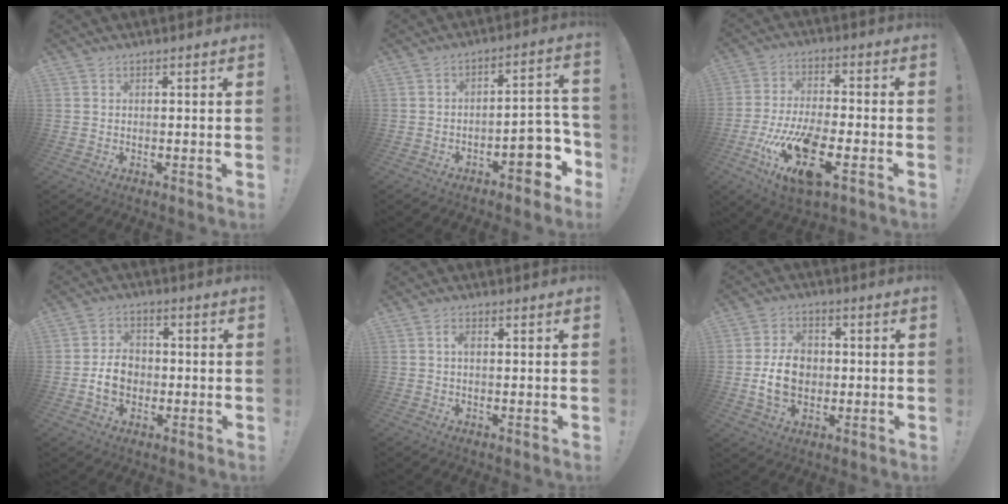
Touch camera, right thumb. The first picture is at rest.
{"total": 9.9, "force": [-4.8, 4.4, 7.4], "torque": [-0.064, 0.020, -0.082]}
{"total": 18.0, "force": [-7.6, 7.2, 14.7], "torque": [-0.283, 0.026, -0.119]}
{"total": 8.2, "force": [-1.5, 6.5, 4.7], "torque": [-0.081, 0.011, -0.028]}
{"total": 1.4, "force": [-0.1, 0.8, 1.1], "torque": [-0.024, 0.008, -0.003]}
{"total": 11.2, "force": [-0.7, 8.6, 7.2], "torque": [-0.140, 0.009, -0.013]}